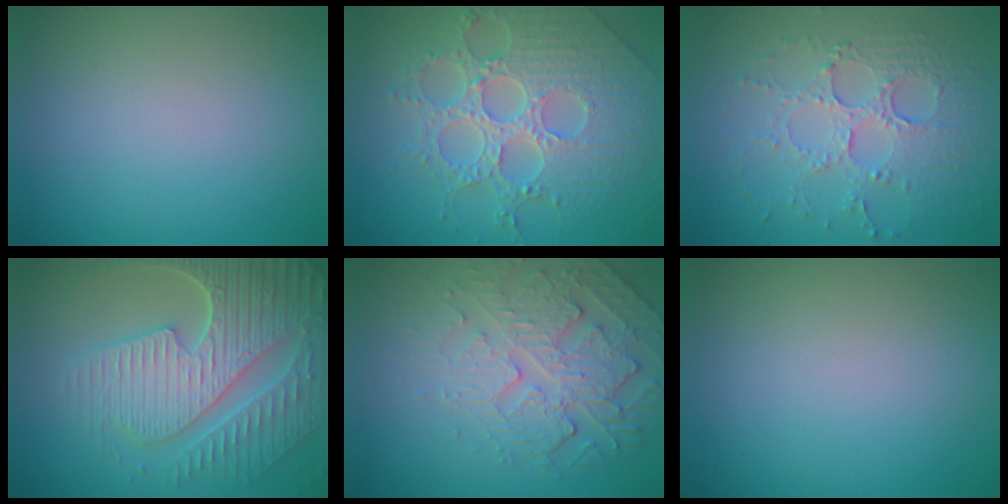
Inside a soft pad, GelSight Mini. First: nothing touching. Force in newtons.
{"total": 8.5, "press": 6.2, "slide": 5.8}
{"total": 5.6, "press": 3.9, "slide": 4.1}
{"total": 8.7, "press": 6.2, "slide": 6.1}
{"total": 4.4, "press": 4.0, "slide": 1.6}
{"total": 0.0}